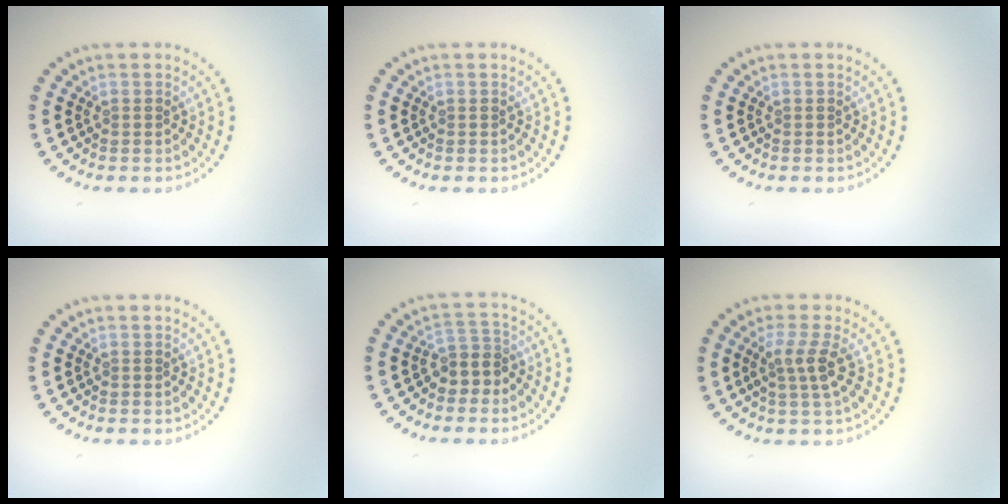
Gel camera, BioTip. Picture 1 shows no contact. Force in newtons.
{"total": 0.0}
{"total": 0.0}
{"total": 0.0}
{"total": 2.6, "press": 2.1, "slide": 1.6}
{"total": 2.4, "press": 1.9, "slide": 1.5}